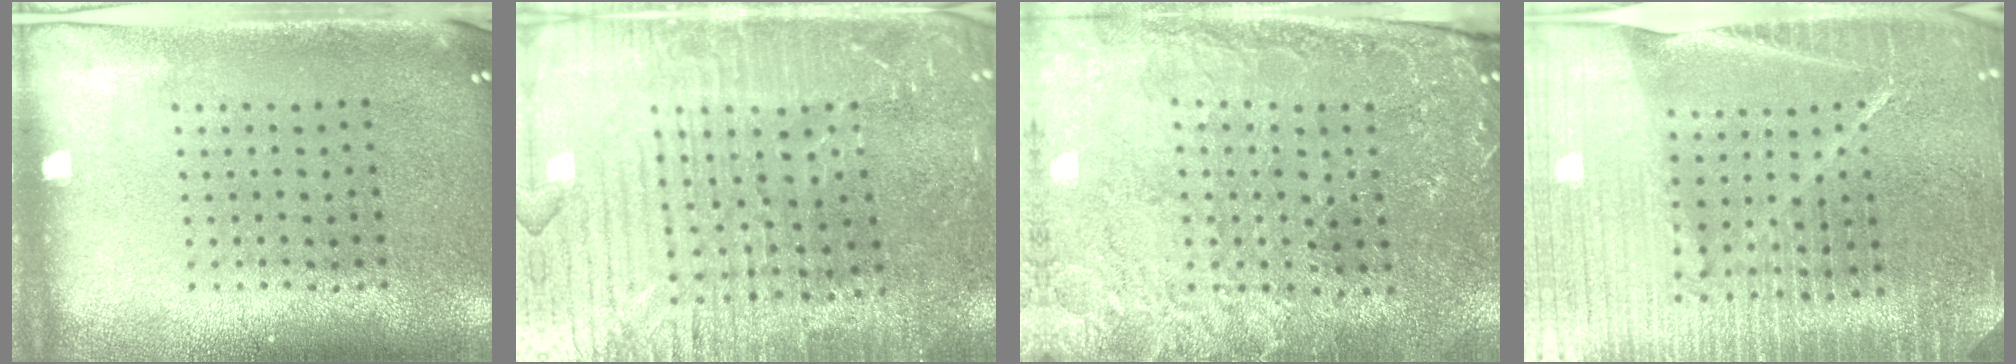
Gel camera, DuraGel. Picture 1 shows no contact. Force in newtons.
{"total": 4.1, "press": 3.9, "slide": 1.1}
{"total": 1.0, "press": 0.9, "slide": 0.3}
{"total": 5.9, "press": 5.1, "slide": 2.8}